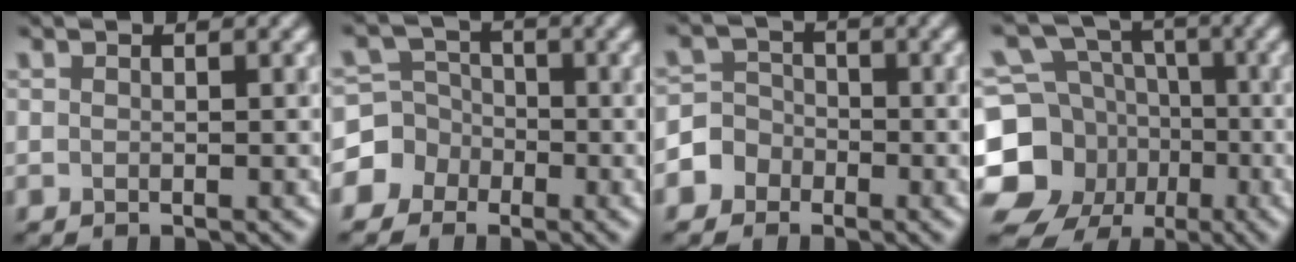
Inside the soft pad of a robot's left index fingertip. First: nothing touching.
{"total": 4.3, "force": [-1.8, 3.9, 0.1], "torque": [0.024, 0.011, -0.057]}
{"total": 3.5, "force": [-1.7, 3.1, 0.2], "torque": [0.023, 0.007, -0.049]}
{"total": 11.0, "force": [-2.7, 9.9, 4.0], "torque": [-0.104, -0.020, -0.065]}